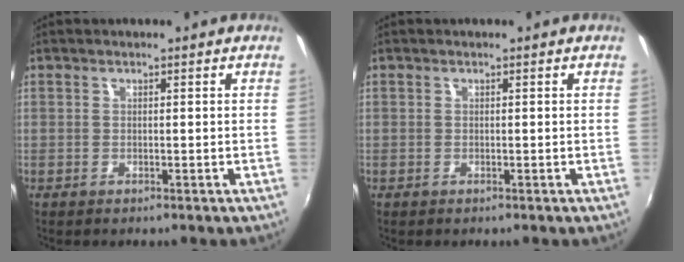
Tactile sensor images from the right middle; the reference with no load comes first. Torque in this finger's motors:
{"motor_torque": [0.49, -0.49, 0.16, 0.04]}